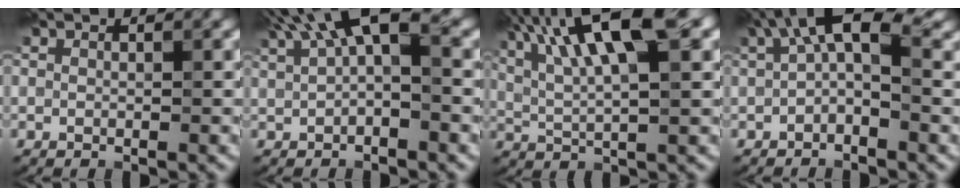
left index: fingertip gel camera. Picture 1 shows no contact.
{"total": 6.0, "force": [2.5, 2.2, 4.9], "torque": [-0.080, 0.015, 0.036]}
{"total": 10.2, "force": [4.2, 2.6, 8.9], "torque": [-0.155, 0.015, 0.070]}
{"total": 5.3, "force": [1.2, 2.2, 4.7], "torque": [-0.074, 0.017, 0.009]}